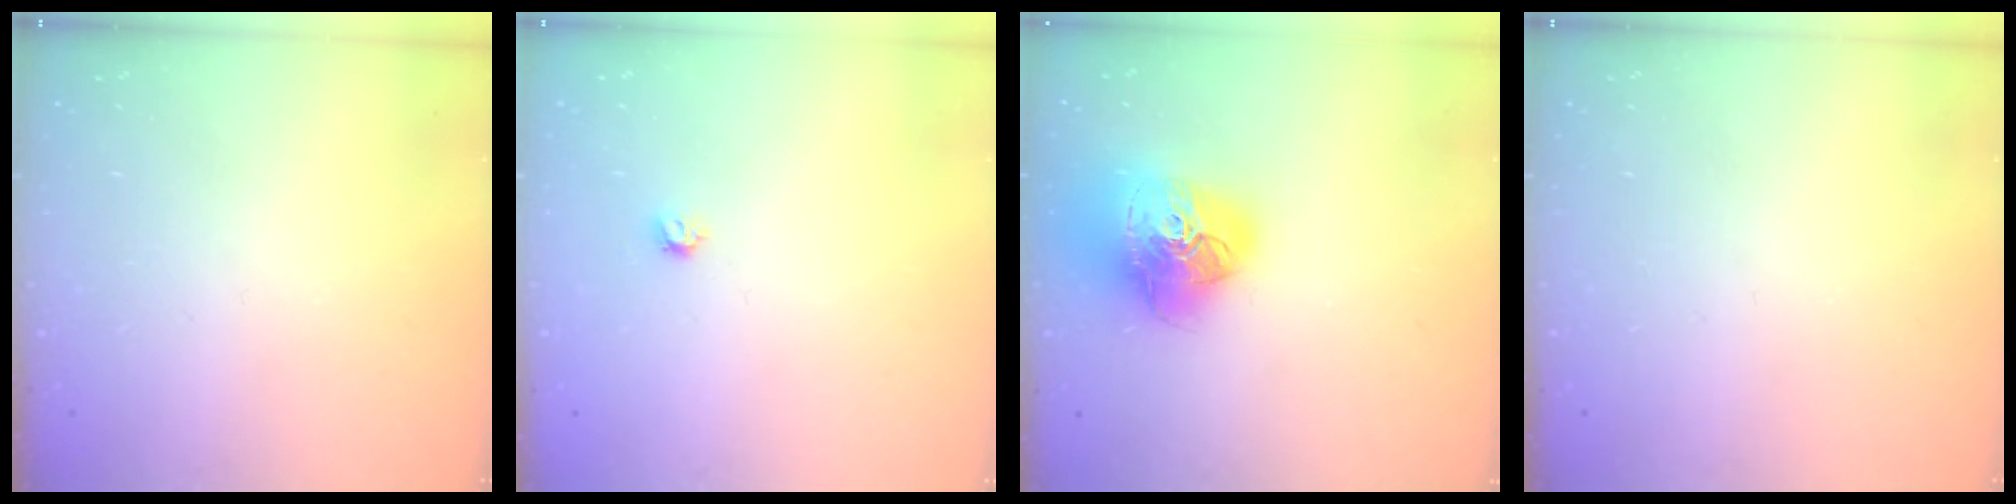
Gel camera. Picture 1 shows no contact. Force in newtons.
{"total": 3.6, "press": 3.6, "slide": 0.7}
{"total": 21.4, "press": 21.3, "slide": 2.3}
{"total": 0.0}